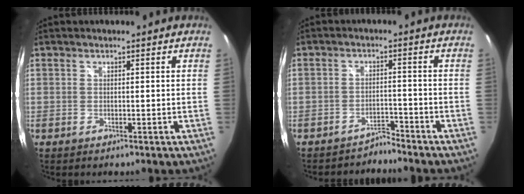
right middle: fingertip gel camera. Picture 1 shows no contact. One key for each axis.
{"total": 3.2, "fx": -3.1, "fy": 0.2, "fz": -0.5, "tx": 0.006, "ty": 0.005, "tz": -0.053}